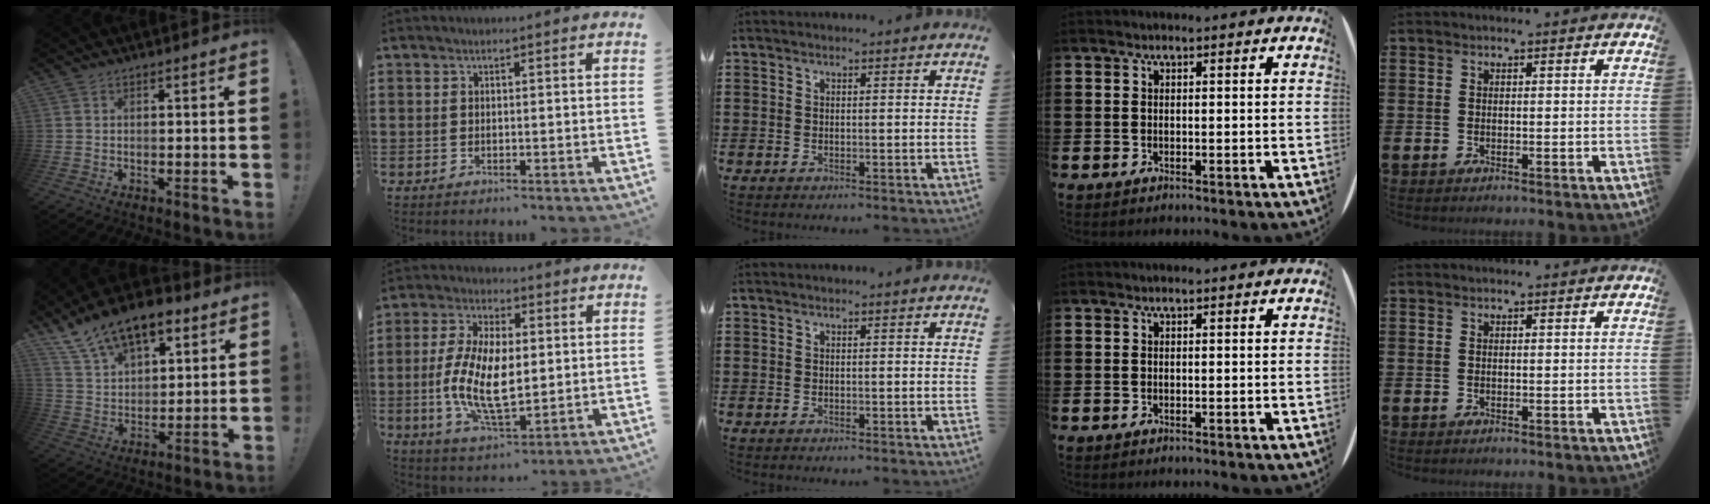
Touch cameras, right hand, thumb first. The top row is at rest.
{"thumb": {"total": 16.1, "force": [11.0, 8.6, 8.0], "torque": [-0.137, -0.067, 0.202]}, "index": {"total": 11.0, "force": [-0.5, 5.2, 9.7], "torque": [-0.207, 0.001, -0.010]}}